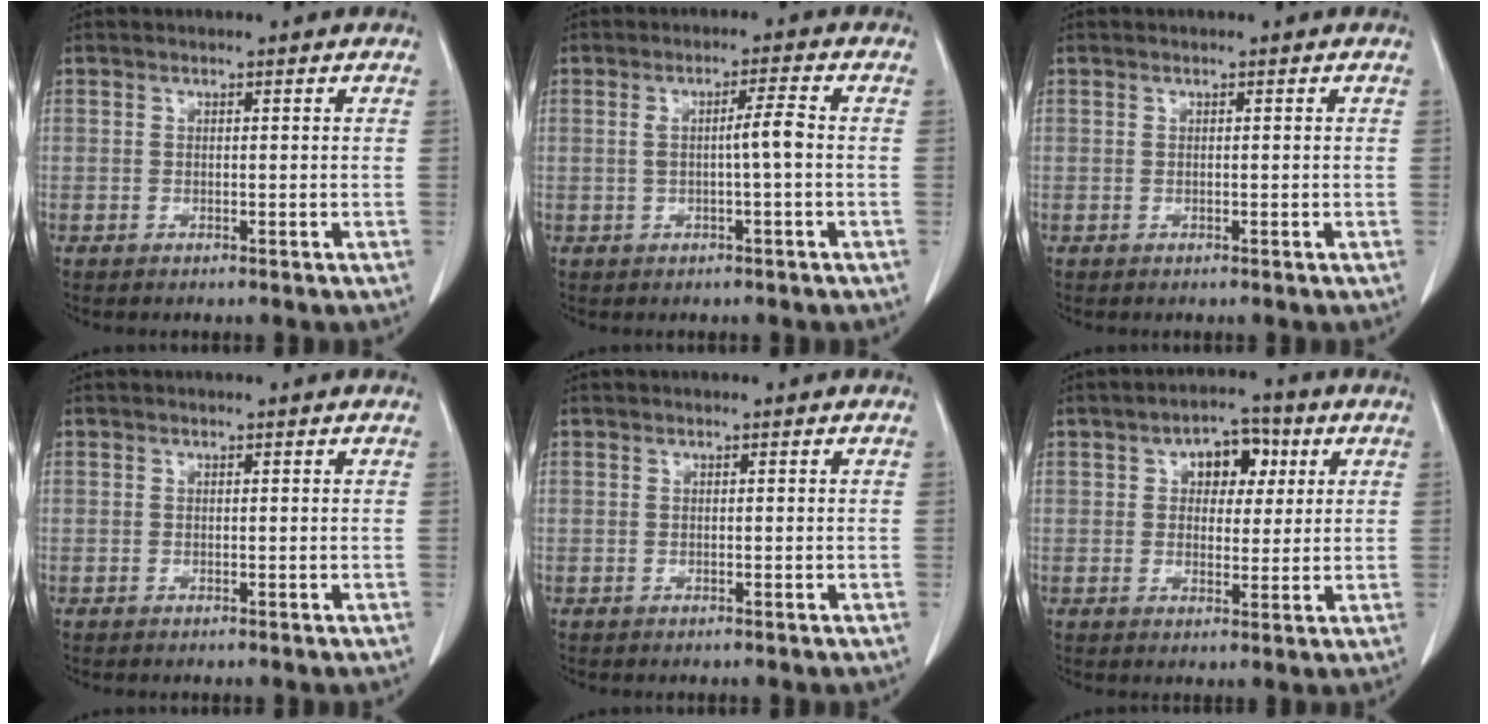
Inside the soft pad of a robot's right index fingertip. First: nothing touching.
{"total": 4.1, "force": [-0.2, 0.3, 4.1], "torque": [-0.077, 0.010, 0.000]}
{"total": 0.0}
{"total": 0.0}
{"total": 0.0}
{"total": 7.8, "force": [2.5, 4.8, 5.7], "torque": [-0.091, 0.026, 0.041]}